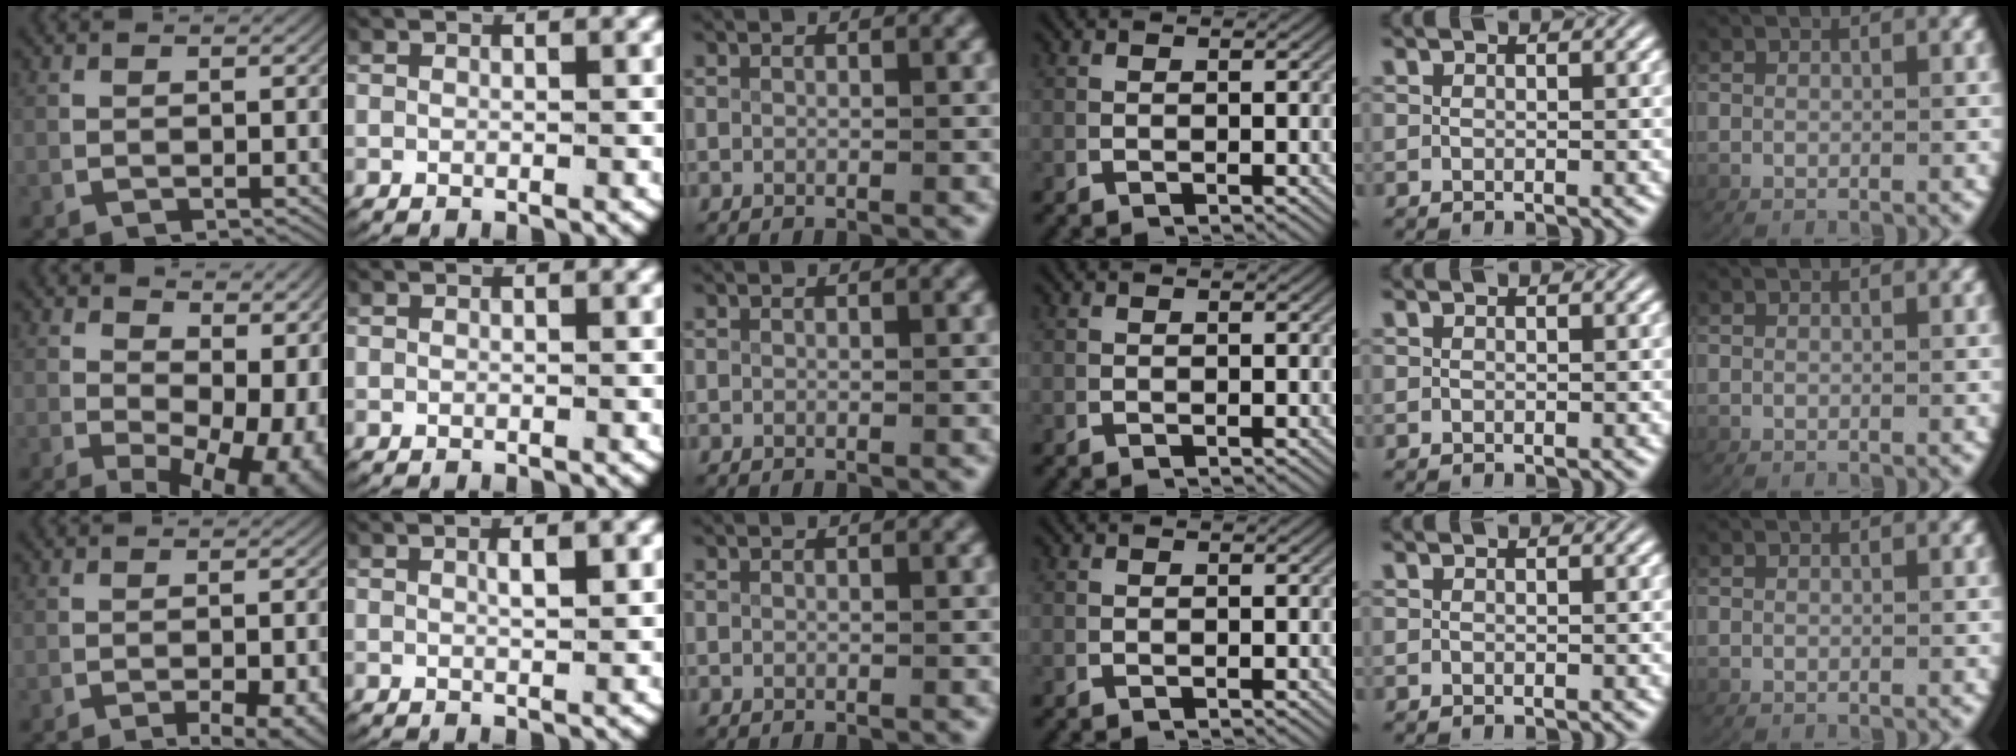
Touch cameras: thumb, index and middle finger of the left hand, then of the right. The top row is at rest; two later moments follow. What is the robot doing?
{"motion": "lift_and_place", "object": "map"}